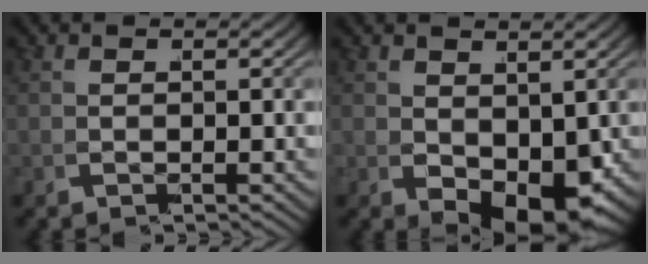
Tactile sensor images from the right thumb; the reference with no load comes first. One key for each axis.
{"total": 5.5, "fx": -1.0, "fy": 3.1, "fz": 4.5, "tx": -0.087, "ty": -0.025, "tz": -0.001}